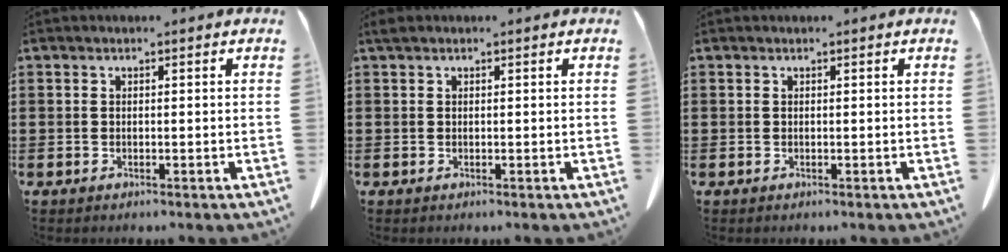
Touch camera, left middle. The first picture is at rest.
{"total": 0.7, "force": [0.5, 0.3, 0.3], "torque": [-0.009, 0.002, 0.009]}
{"total": 0.0}